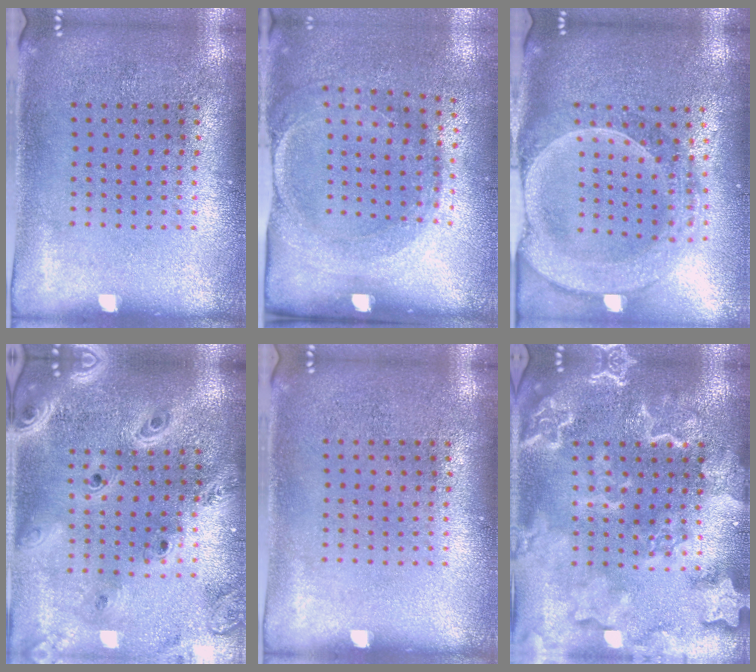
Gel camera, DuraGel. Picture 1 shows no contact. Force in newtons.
{"total": 1.7, "press": 1.3, "slide": 1.1}
{"total": 2.6, "press": 2.3, "slide": 1.2}
{"total": 3.4, "press": 2.7, "slide": 2.0}
{"total": 0.0}
{"total": 4.8, "press": 4.7, "slide": 0.7}